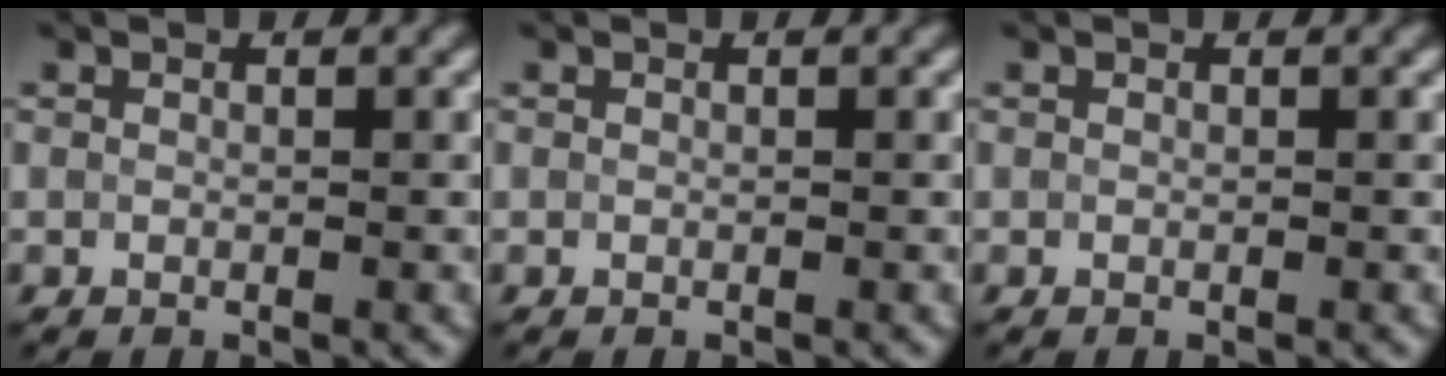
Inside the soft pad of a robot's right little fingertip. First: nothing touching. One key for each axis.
{"total": 0.0}
{"total": 0.0}